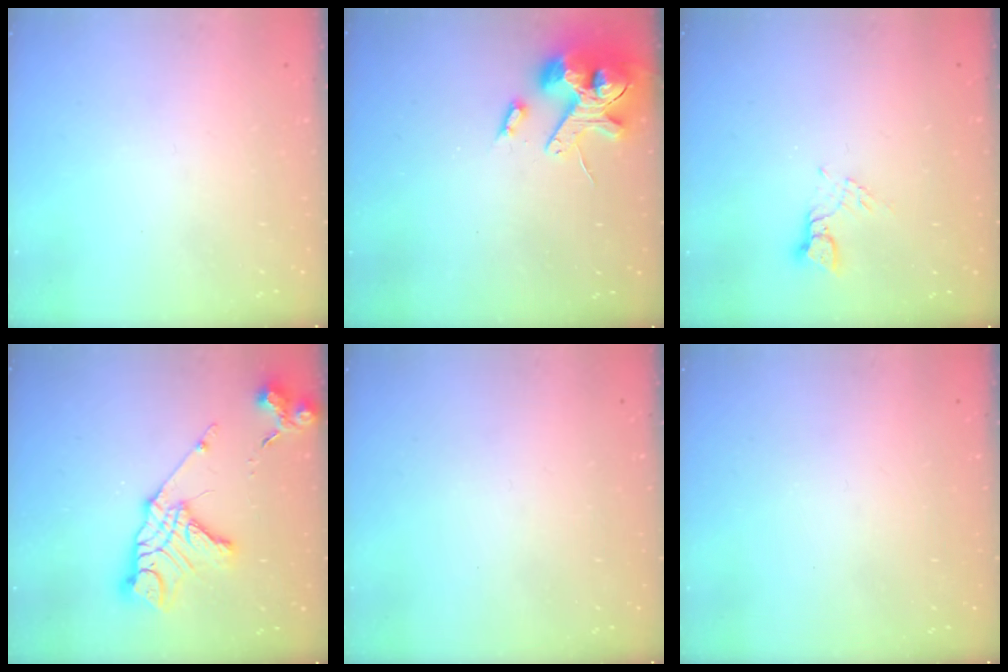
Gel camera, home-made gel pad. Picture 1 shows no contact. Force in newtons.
{"total": 13.9, "press": 13.8, "slide": 2.1}
{"total": 2.4, "press": 2.4, "slide": 0.2}
{"total": 15.7, "press": 15.6, "slide": 1.8}
{"total": 0.0}
{"total": 0.0}